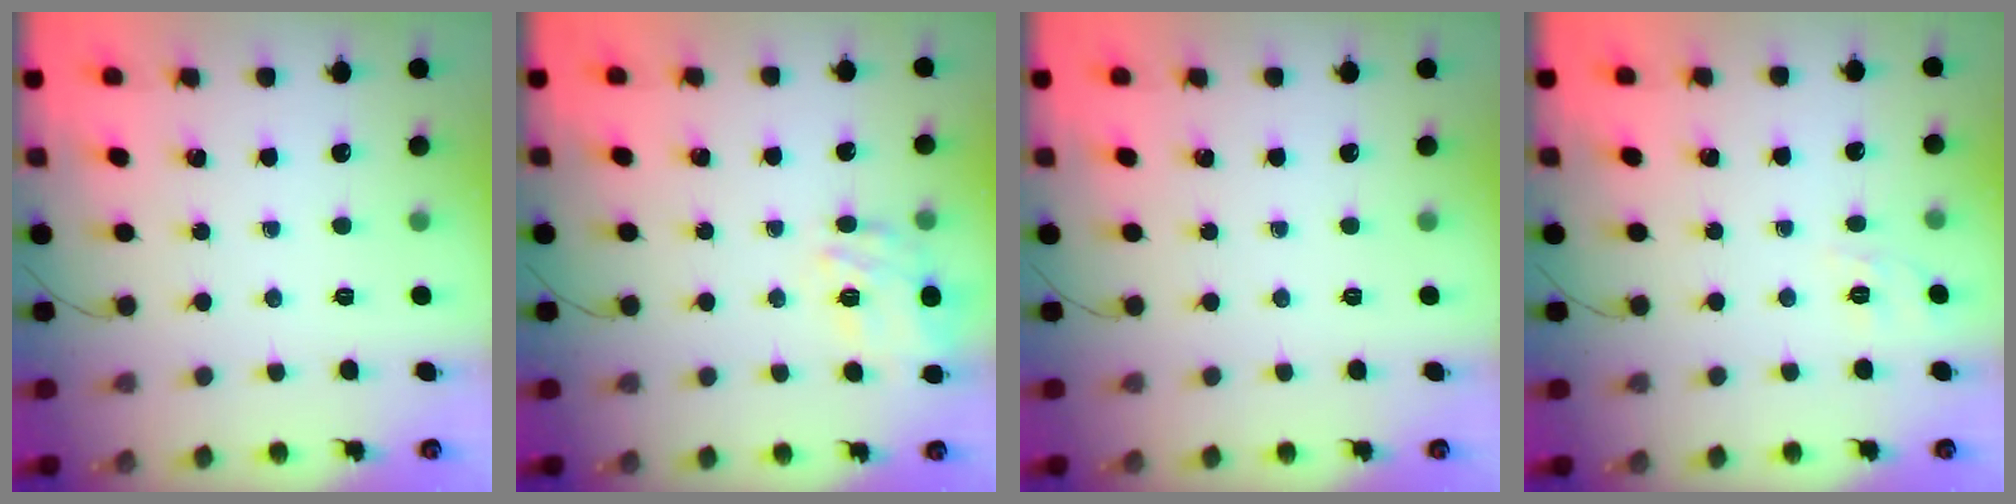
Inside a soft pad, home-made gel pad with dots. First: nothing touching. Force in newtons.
{"total": 15.1, "press": 15.0, "slide": 2.1}
{"total": 0.0}
{"total": 1.5, "press": 0.0, "slide": 1.5}